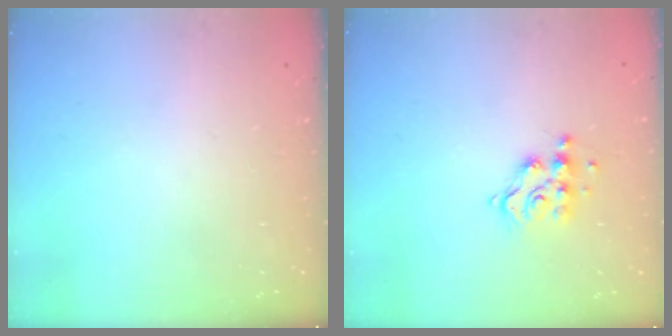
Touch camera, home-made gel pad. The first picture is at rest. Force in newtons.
{"total": 9.4, "press": 9.4, "slide": 0.3}